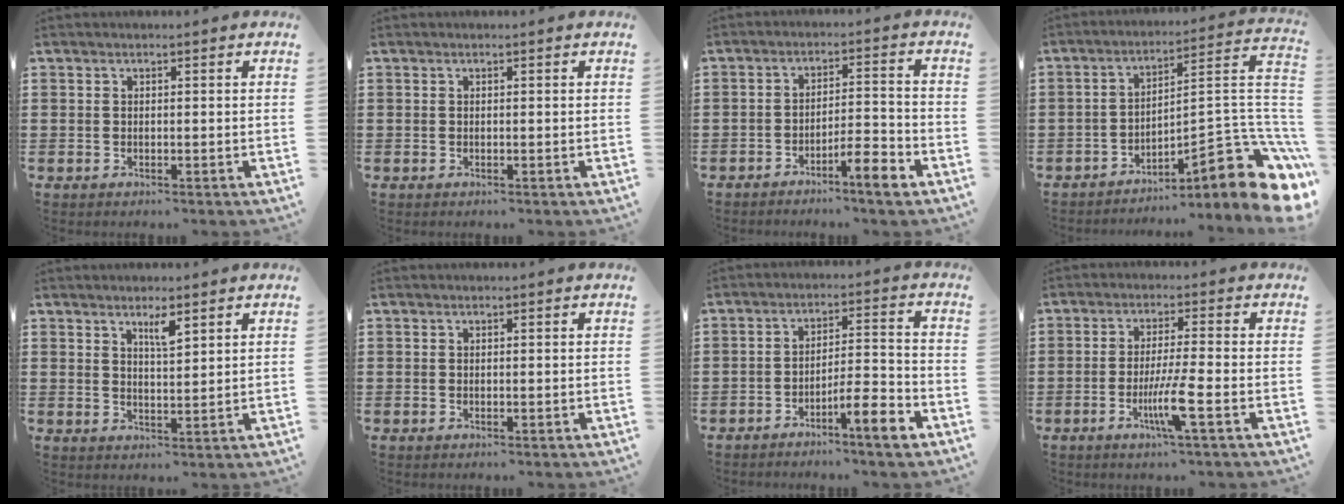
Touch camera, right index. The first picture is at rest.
{"total": 0.0}
{"total": 5.6, "force": [-4.3, 0.8, 3.6], "torque": [-0.060, 0.005, -0.078]}
{"total": 12.2, "force": [-6.1, 3.5, 9.9], "torque": [-0.122, -0.016, -0.107]}
{"total": 3.1, "force": [2.1, 0.6, 2.2], "torque": [-0.040, 0.000, 0.034]}
{"total": 0.0}
{"total": 6.7, "force": [-4.7, 0.9, 4.7], "torque": [-0.077, 0.005, -0.084]}
{"total": 6.3, "force": [-2.5, -0.3, 5.8], "torque": [-0.117, -0.022, -0.048]}